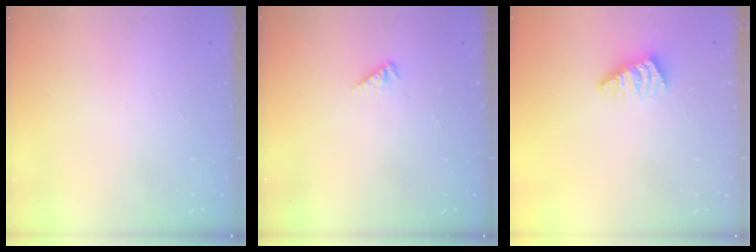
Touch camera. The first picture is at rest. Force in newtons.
{"total": 1.1, "press": 1.1, "slide": 0.3}
{"total": 2.6, "press": 2.6, "slide": 0.4}